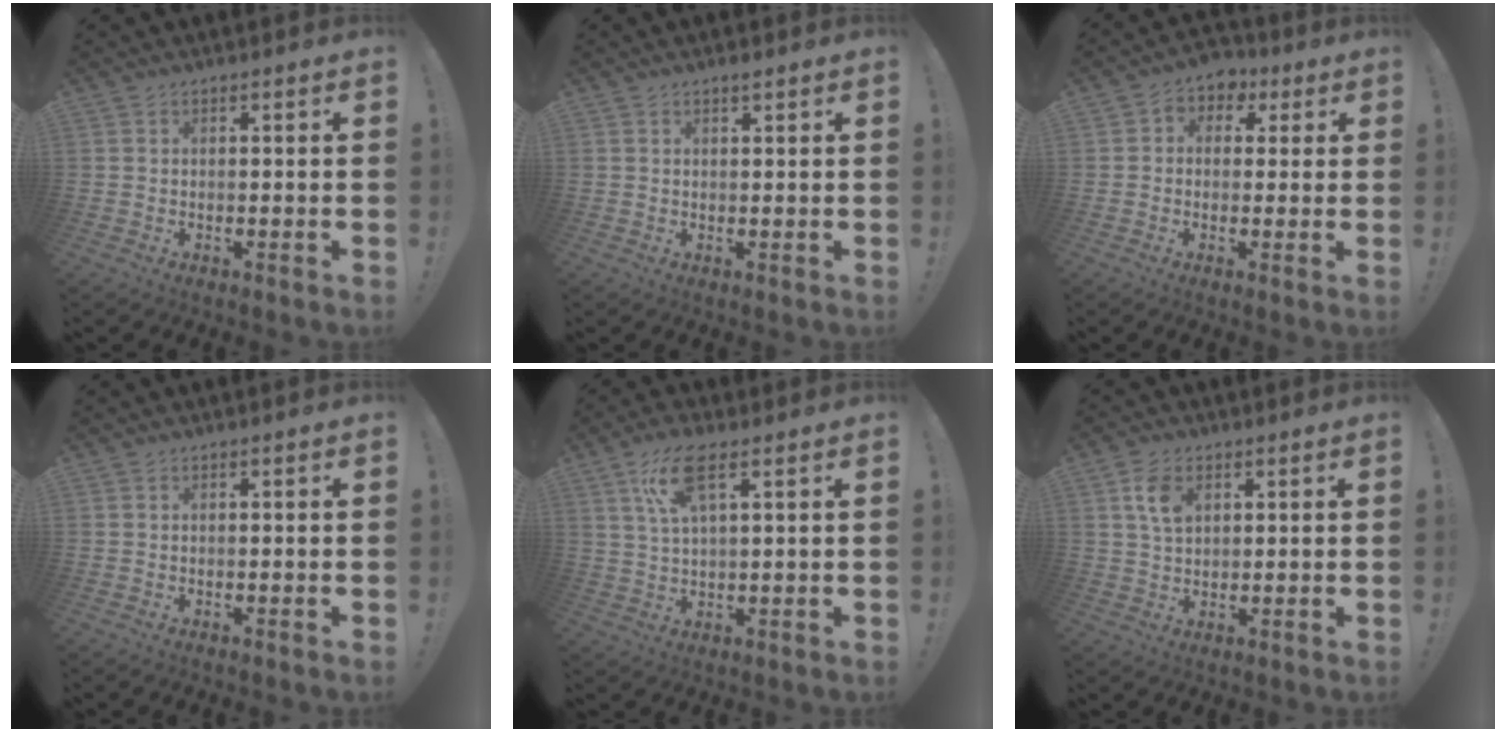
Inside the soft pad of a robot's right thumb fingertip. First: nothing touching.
{"total": 1.2, "force": [0.9, 0.0, 0.8], "torque": [-0.008, -0.003, 0.014]}
{"total": 5.4, "force": [0.4, 4.9, 2.1], "torque": [-0.014, -0.002, 0.008]}
{"total": 0.0}
{"total": 9.7, "force": [4.5, 3.2, 8.0], "torque": [-0.151, -0.001, 0.084]}
{"total": 8.0, "force": [3.2, 5.5, 4.9], "torque": [-0.079, 0.002, 0.062]}